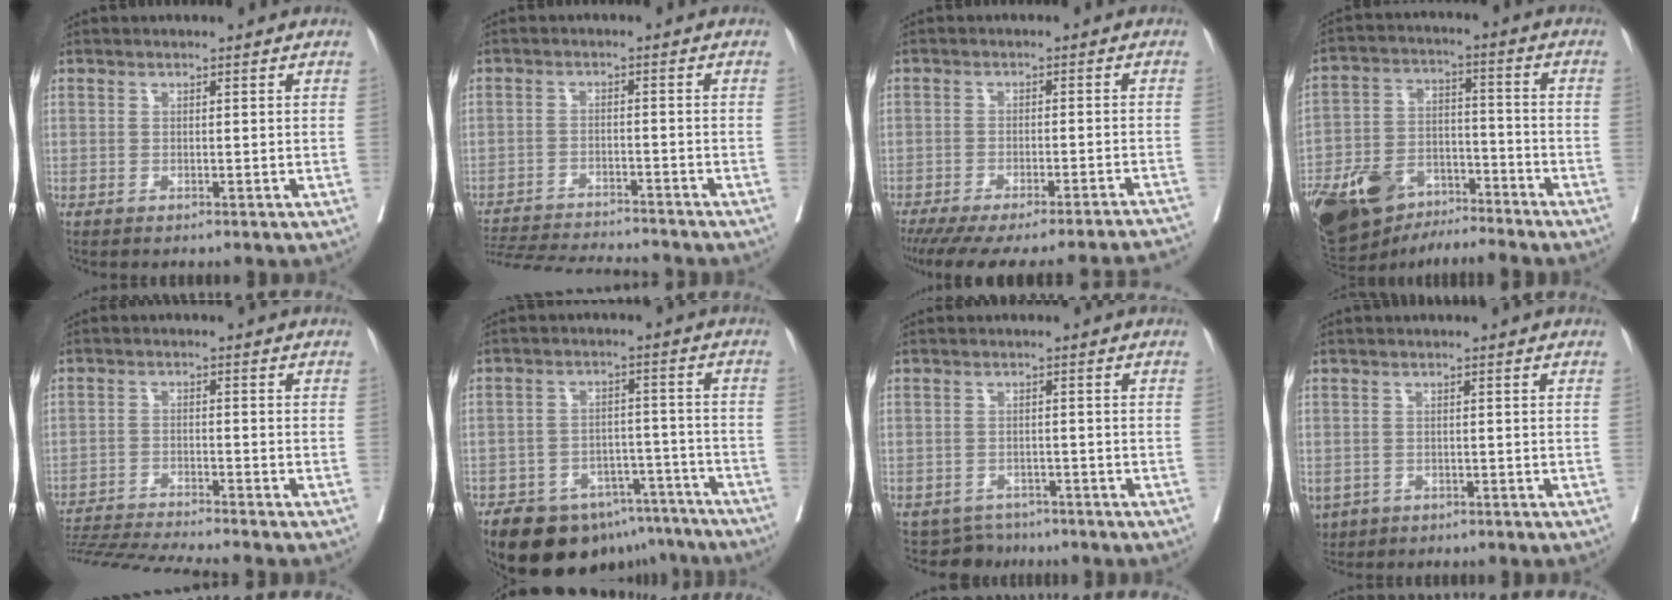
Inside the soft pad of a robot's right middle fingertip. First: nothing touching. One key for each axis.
{"total": 15.0, "fx": -14.2, "fy": 0.8, "fz": 4.7, "tx": -0.083, "ty": -0.016, "tz": -0.208}
{"total": 23.8, "fx": -22.0, "fy": 1.0, "fz": 9.1, "tx": -0.106, "ty": -0.039, "tz": -0.282}
{"total": 17.2, "fx": -13.2, "fy": 7.2, "fz": 8.4, "tx": -0.183, "ty": 0.004, "tz": -0.235}
{"total": 11.2, "fx": -10.4, "fy": -1.8, "fz": 3.7, "tx": -0.047, "ty": -0.014, "tz": -0.176}
{"total": 15.3, "fx": -12.1, "fy": 7.7, "fz": 5.2, "tx": -0.062, "ty": 0.031, "tz": -0.161}
{"total": 4.1, "fx": -3.5, "fy": 1.9, "fz": -1.0, "tx": 0.016, "ty": 0.007, "tz": -0.053}
{"total": 5.4, "fx": -2.7, "fy": 4.3, "fz": 1.8, "tx": -0.047, "ty": -0.003, "tz": -0.039}